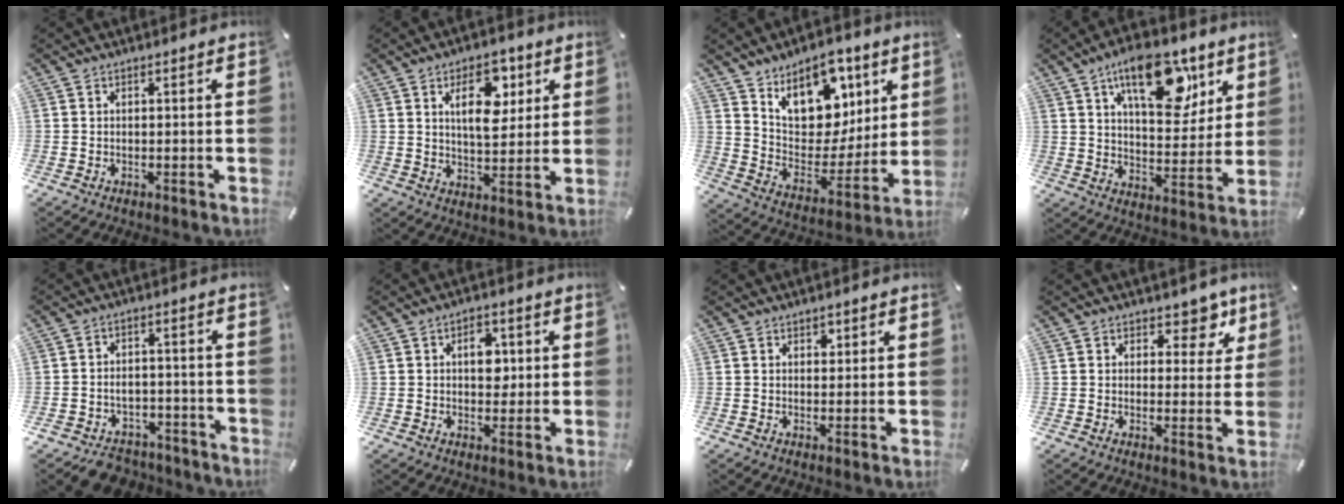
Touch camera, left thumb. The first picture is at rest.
{"total": 11.8, "force": [5.0, 6.5, 8.5], "torque": [-0.125, -0.006, 0.083]}
{"total": 15.8, "force": [9.9, 10.2, 6.7], "torque": [-0.110, -0.072, 0.186]}
{"total": 19.1, "force": [10.3, 9.6, 13.0], "torque": [-0.175, -0.043, 0.166]}
{"total": 5.8, "force": [-4.0, 4.0, 1.2], "torque": [-0.013, 0.031, -0.072]}
{"total": 6.3, "force": [1.0, 4.4, 4.4], "torque": [-0.049, -0.003, 0.008]}
{"total": 1.5, "force": [0.7, 1.2, 0.4], "torque": [0.006, -0.005, 0.010]}
{"total": 6.7, "force": [3.8, 4.5, 3.1], "torque": [-0.013, -0.026, 0.058]}